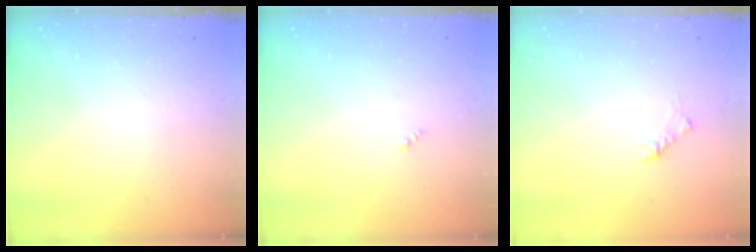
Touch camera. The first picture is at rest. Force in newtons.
{"total": 0.0}
{"total": 2.0, "press": 1.9, "slide": 0.6}